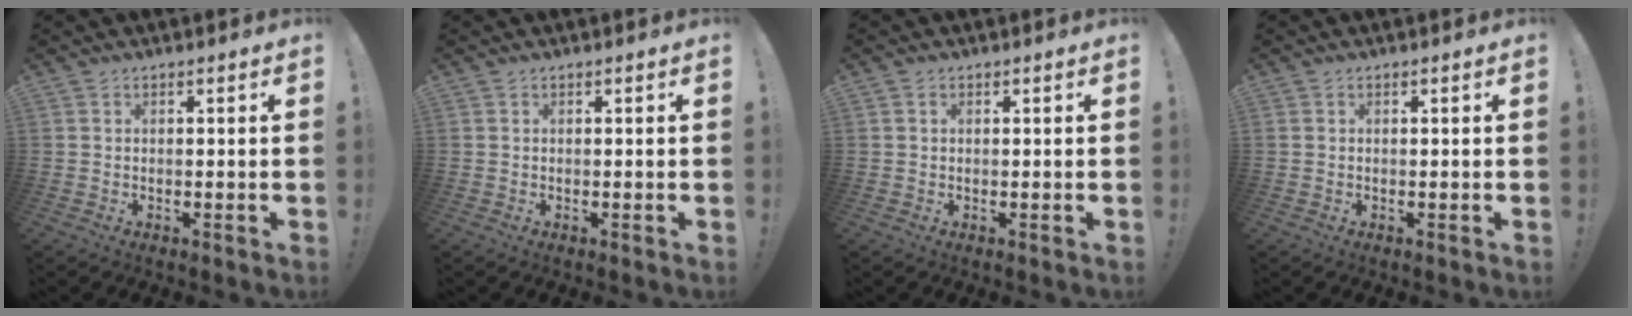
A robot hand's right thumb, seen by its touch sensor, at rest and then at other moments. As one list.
[{"total": 0.0}, {"total": 0.6, "force": [0.3, 0.4, 0.3], "torque": [-0.008, 0.003, 0.006]}, {"total": 0.0}]